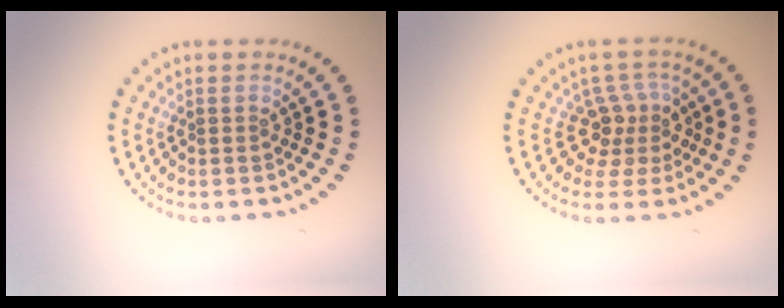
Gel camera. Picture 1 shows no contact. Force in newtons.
{"total": 3.1, "press": 2.2, "slide": 2.2}